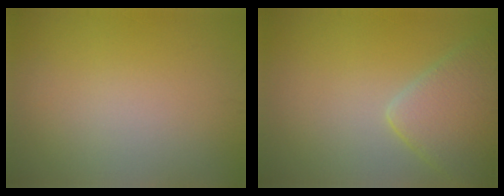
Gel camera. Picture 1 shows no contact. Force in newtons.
{"total": 5.0, "press": 5.0, "slide": 0.5}